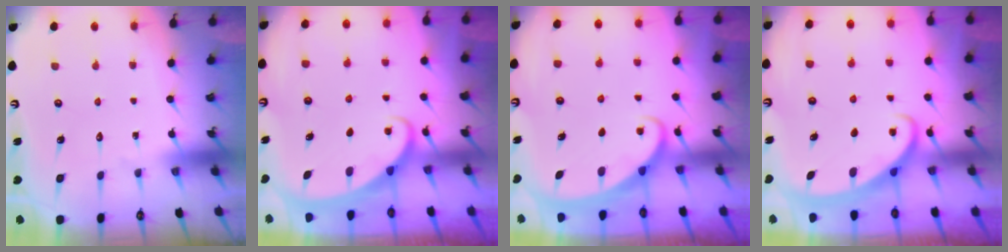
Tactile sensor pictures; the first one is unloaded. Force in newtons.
{"total": 2.3, "press": 2.3, "slide": 0.3}
{"total": 2.2, "press": 2.2, "slide": 0.3}
{"total": 2.8, "press": 2.7, "slide": 0.4}